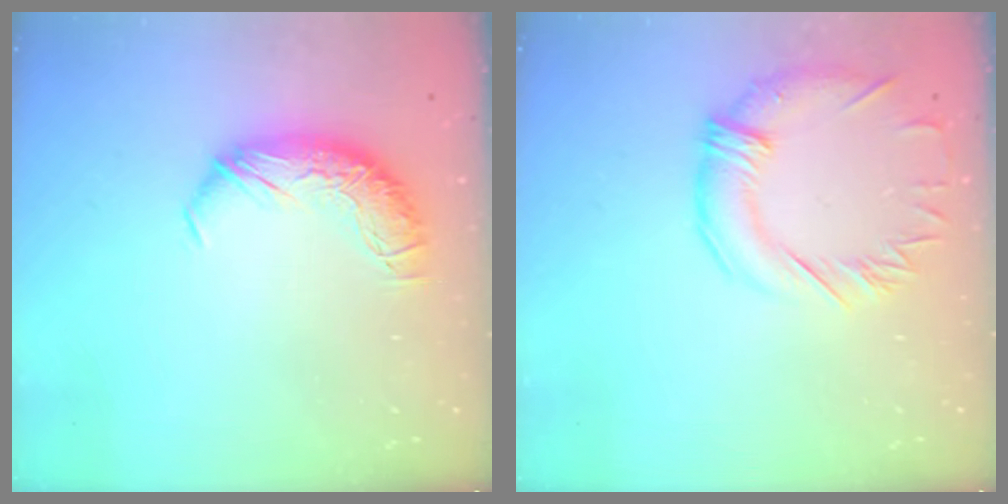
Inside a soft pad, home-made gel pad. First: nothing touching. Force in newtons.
{"total": 1.9, "press": 1.6, "slide": 1.1}